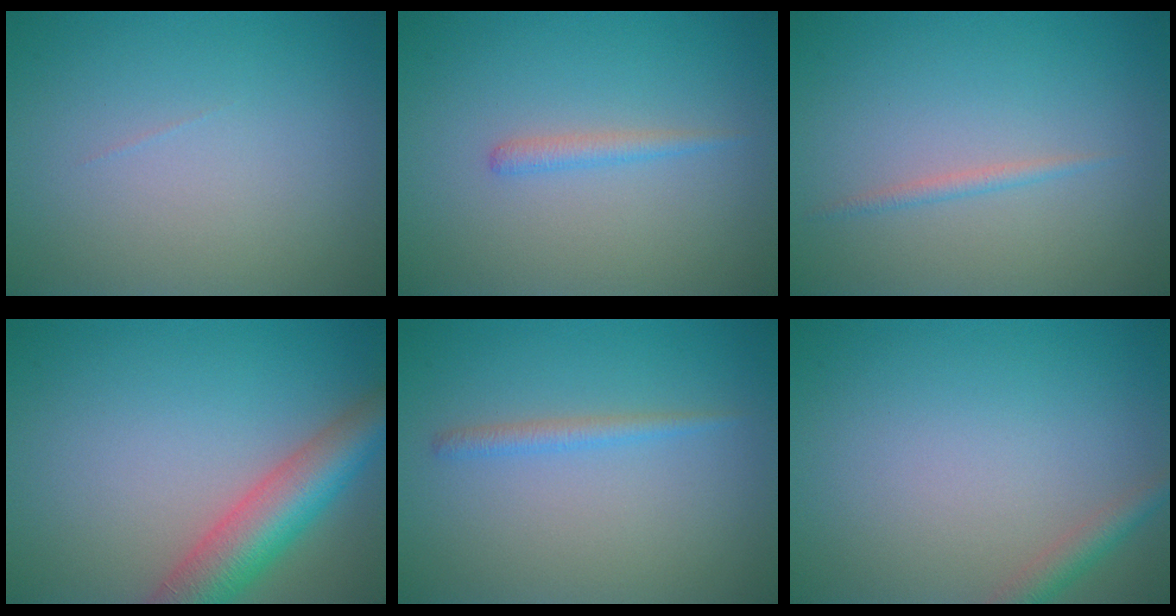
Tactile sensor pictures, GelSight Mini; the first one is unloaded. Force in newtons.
{"total": 1.2, "press": 1.2, "slide": 0.0}
{"total": 0.8, "press": 0.8, "slide": 0.0}
{"total": 6.7, "press": 6.7, "slide": 0.3}
{"total": 1.3, "press": 1.3, "slide": 0.0}
{"total": 1.9, "press": 1.9, "slide": 0.1}